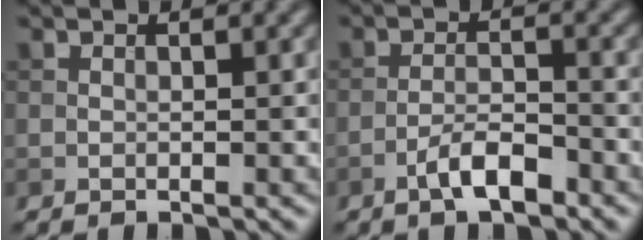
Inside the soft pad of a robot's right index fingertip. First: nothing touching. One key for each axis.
{"total": 3.3, "fx": -2.1, "fy": 0.9, "fz": 2.3, "tx": -0.043, "ty": 0.008, "tz": -0.043}